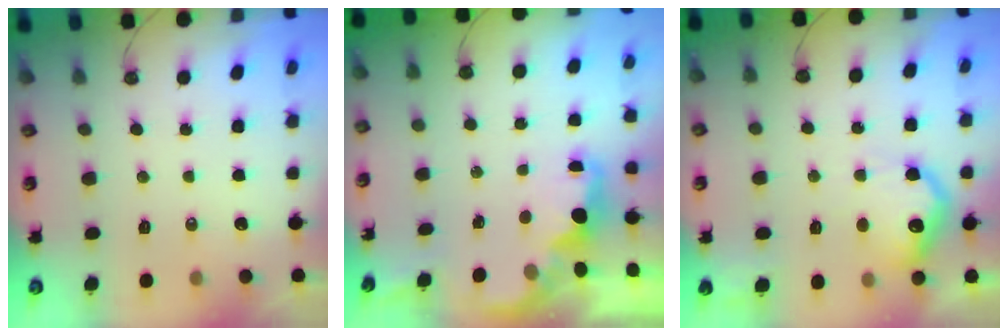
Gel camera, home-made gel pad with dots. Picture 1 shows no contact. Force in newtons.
{"total": 2.2, "press": 2.0, "slide": 0.8}
{"total": 14.8, "press": 14.7, "slide": 0.9}